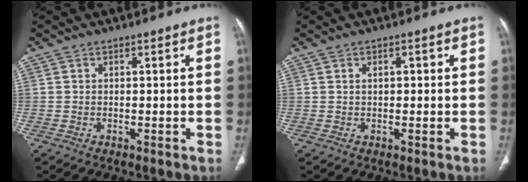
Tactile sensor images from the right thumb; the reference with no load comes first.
{"total": 1.4, "force": [0.4, 0.8, 1.1], "torque": [-0.018, 0.005, 0.007]}